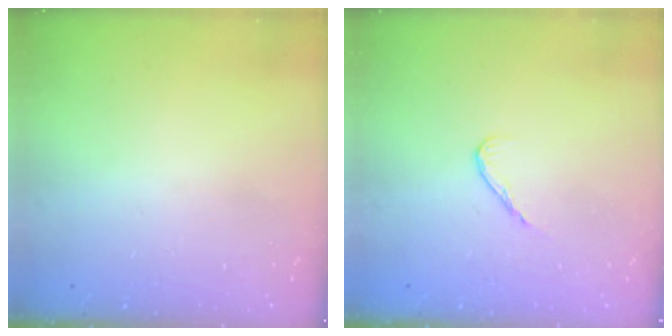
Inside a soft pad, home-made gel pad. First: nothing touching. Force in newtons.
{"total": 6.0, "press": 5.9, "slide": 0.6}